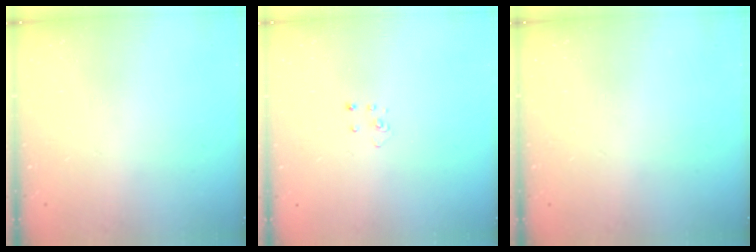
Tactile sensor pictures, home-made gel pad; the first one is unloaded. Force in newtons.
{"total": 2.2, "press": 2.2, "slide": 0.2}
{"total": 0.0}